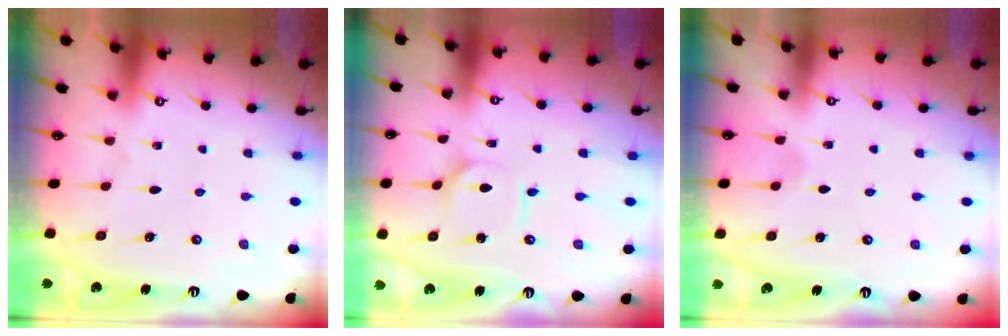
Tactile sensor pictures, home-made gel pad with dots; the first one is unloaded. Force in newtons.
{"total": 2.4, "press": 2.3, "slide": 0.2}
{"total": 0.9, "press": 0.9, "slide": 0.2}